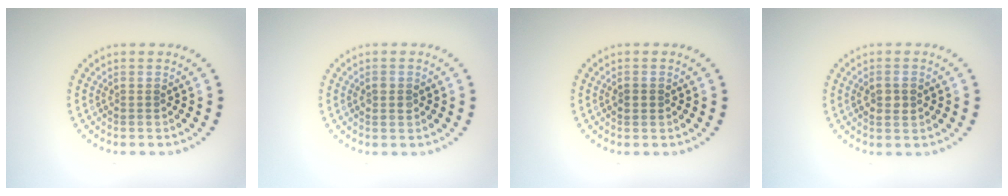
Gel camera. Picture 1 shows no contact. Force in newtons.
{"total": 1.1, "press": 1.1, "slide": 0.1}
{"total": 1.2, "press": 1.2, "slide": 0.1}
{"total": 1.7, "press": 1.7, "slide": 0.2}